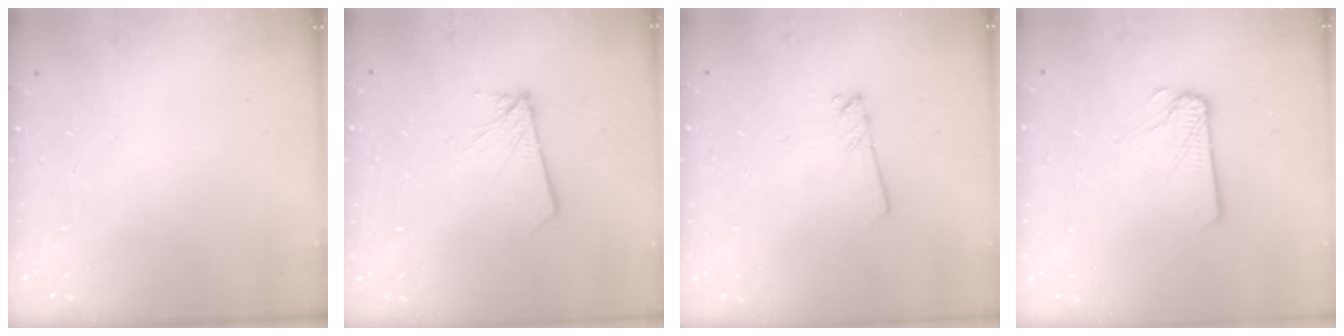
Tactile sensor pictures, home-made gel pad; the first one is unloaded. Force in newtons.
{"total": 2.6, "press": 2.6, "slide": 0.2}
{"total": 2.0, "press": 2.0, "slide": 0.2}
{"total": 2.1, "press": 2.1, "slide": 0.1}